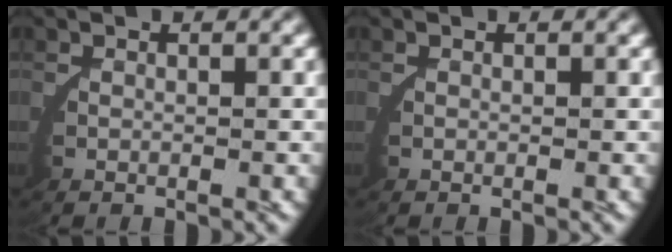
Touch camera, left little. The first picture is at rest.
{"total": 0.0}